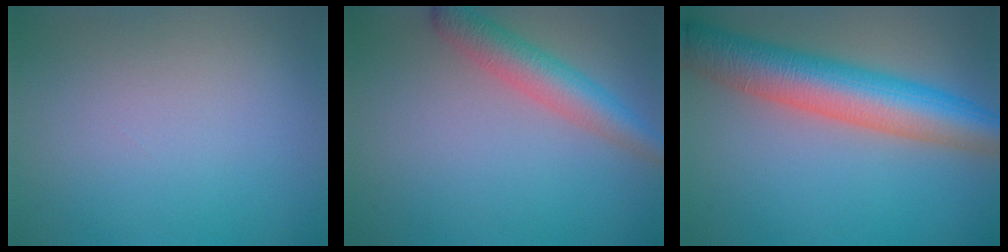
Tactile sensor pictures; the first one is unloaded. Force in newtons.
{"total": 4.2, "press": 4.2, "slide": 0.2}
{"total": 9.1, "press": 9.1, "slide": 0.3}